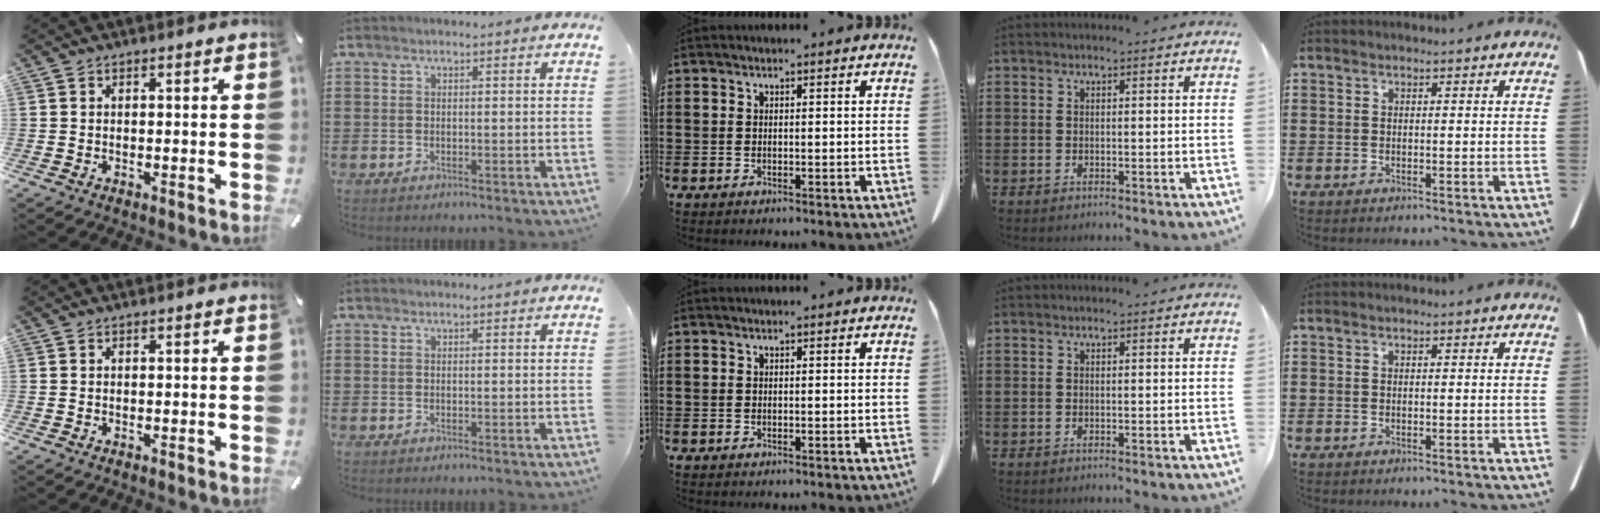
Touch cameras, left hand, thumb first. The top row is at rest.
{}